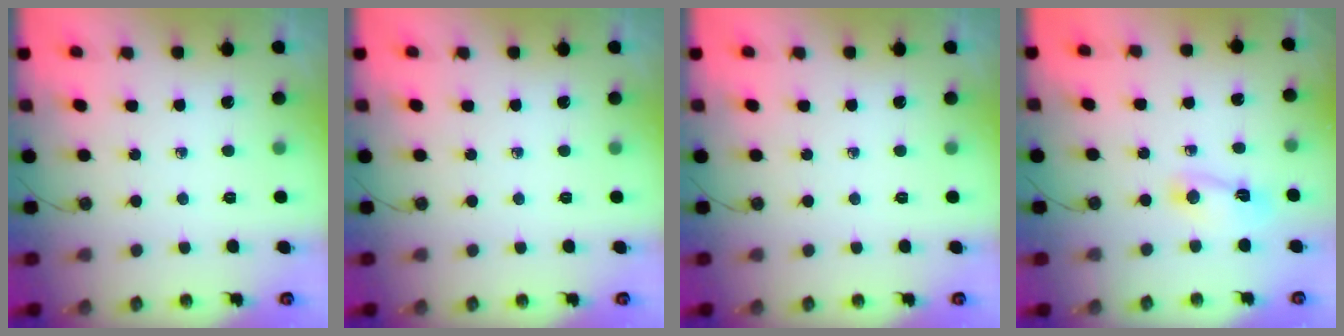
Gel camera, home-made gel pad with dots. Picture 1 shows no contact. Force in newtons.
{"total": 0.0}
{"total": 0.0}
{"total": 3.4, "press": 3.4, "slide": 0.4}